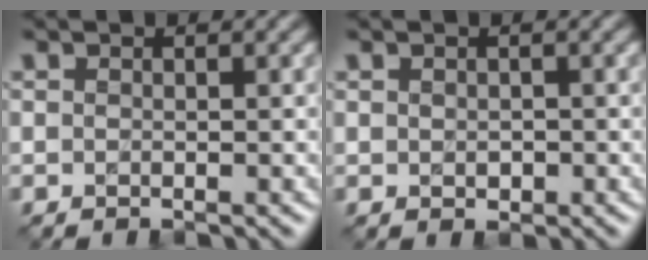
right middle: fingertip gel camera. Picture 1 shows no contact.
{"total": 0.8, "force": [0.5, 0.6, 0.2], "torque": [-0.005, 0.000, 0.008]}